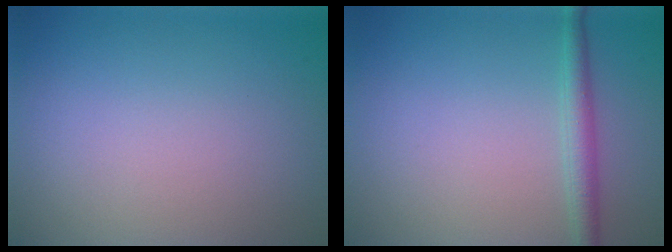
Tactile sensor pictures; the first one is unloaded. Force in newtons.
{"total": 2.3, "press": 2.3, "slide": 0.1}